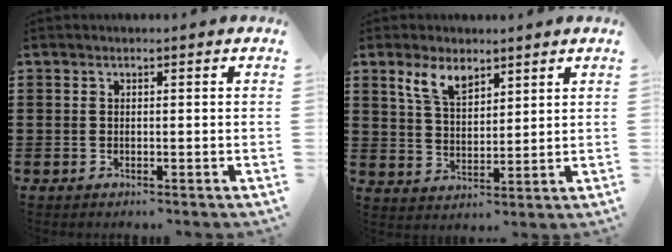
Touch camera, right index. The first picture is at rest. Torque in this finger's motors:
{"motor_torque": [0.57, 0.24, 0.18, 0.11]}